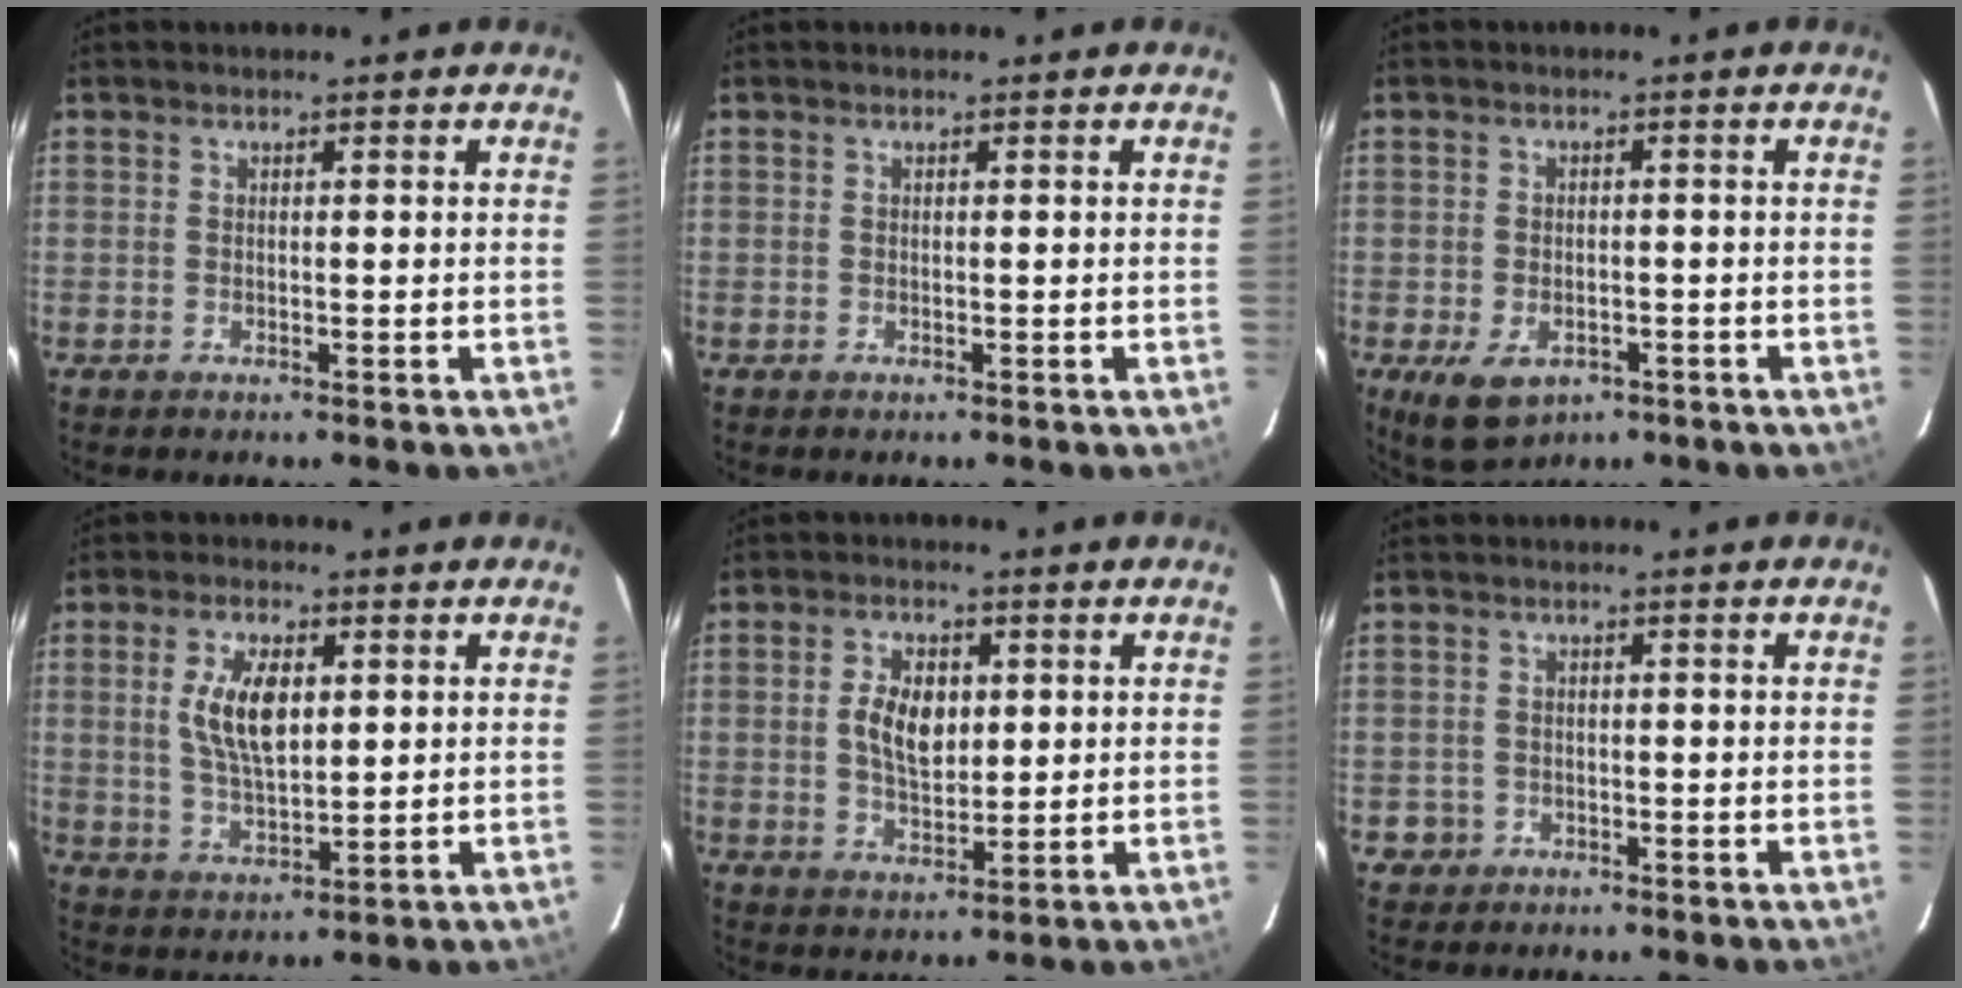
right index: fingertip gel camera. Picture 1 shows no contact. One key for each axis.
{"total": 0.0}
{"total": 7.6, "fx": -3.8, "fy": 4.8, "fz": 4.5, "tx": -0.097, "ty": -0.020, "tz": -0.056}
{"total": 9.0, "fx": 2.1, "fy": 4.2, "fz": 7.7, "tx": -0.146, "ty": 0.004, "tz": 0.043}
{"total": 7.1, "fx": 1.1, "fy": 4.1, "fz": 5.7, "tx": -0.107, "ty": 0.007, "tz": 0.025}
{"total": 2.8, "fx": -1.1, "fy": 2.5, "fz": 0.2, "tx": -0.013, "ty": 0.008, "tz": -0.015}